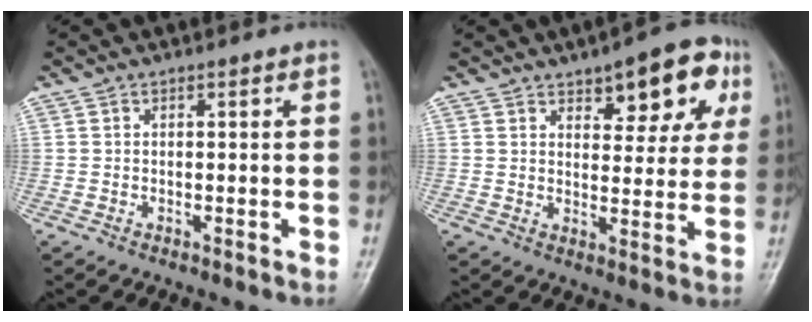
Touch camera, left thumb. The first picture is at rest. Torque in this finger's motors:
{"motor_torque": [0.18, 0.30, -0.16, -0.35, 0.11]}